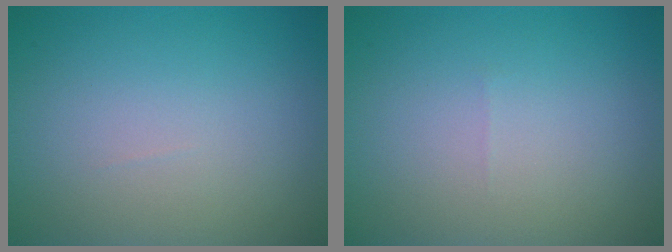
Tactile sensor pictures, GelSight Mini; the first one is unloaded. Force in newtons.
{"total": 0.0}